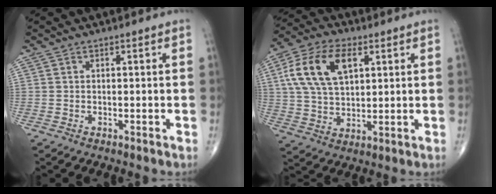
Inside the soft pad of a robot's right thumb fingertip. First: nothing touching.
{"total": 14.7, "force": [4.7, 8.4, 11.2], "torque": [-0.209, 0.005, 0.087]}